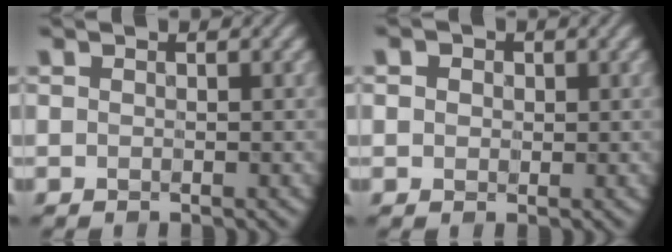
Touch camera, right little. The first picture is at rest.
{"total": 2.4, "force": [0.9, 2.0, 1.1], "torque": [-0.035, 0.010, 0.010]}